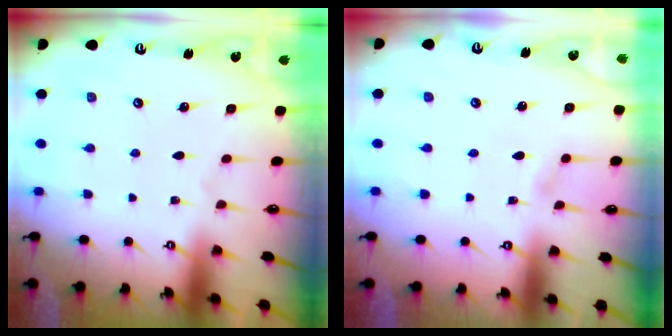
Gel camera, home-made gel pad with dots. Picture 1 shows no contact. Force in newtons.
{"total": 1.6, "press": 1.6, "slide": 0.2}